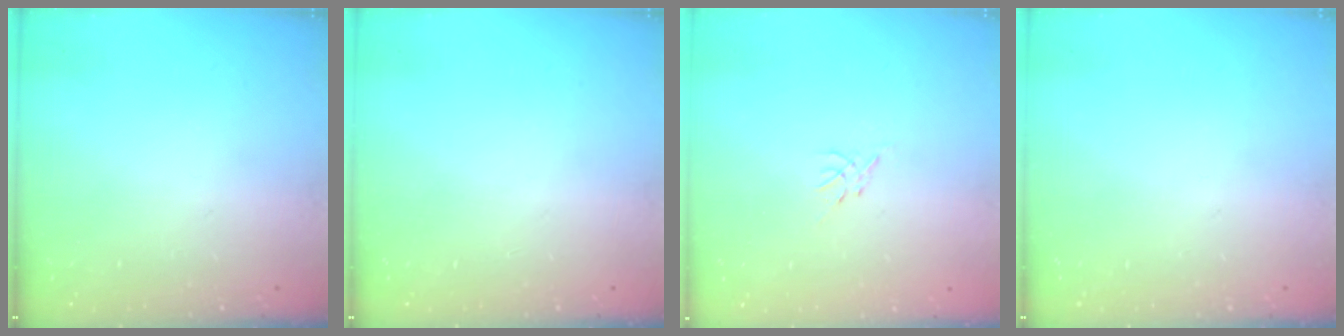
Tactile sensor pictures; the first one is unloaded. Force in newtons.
{"total": 0.0}
{"total": 0.5, "press": 0.4, "slide": 0.3}
{"total": 0.0}